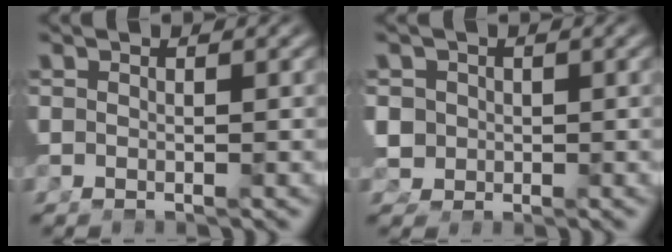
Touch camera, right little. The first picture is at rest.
{"total": 3.2, "force": [-0.3, 2.9, 1.3], "torque": [-0.032, -0.014, 0.003]}